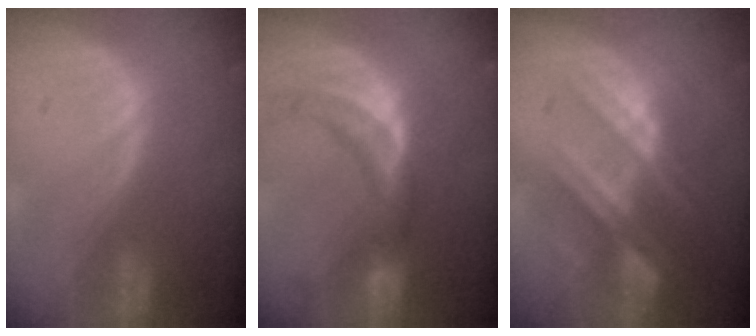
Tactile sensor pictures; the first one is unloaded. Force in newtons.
{"total": 10.7, "press": 9.4, "slide": 5.0}
{"total": 8.9, "press": 7.8, "slide": 4.4}